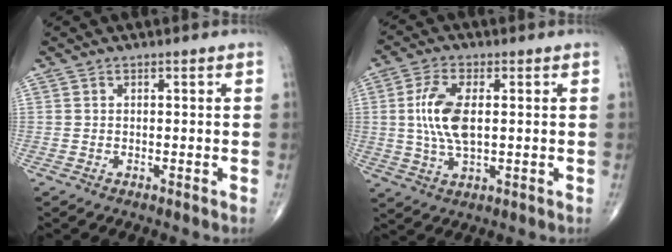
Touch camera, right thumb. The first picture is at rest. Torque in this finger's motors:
{"motor_torque": [0.25, 1.34, 1.27, 0.09, 0.11]}